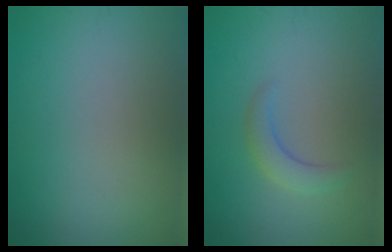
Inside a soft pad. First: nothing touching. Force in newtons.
{"total": 2.1, "press": 2.1, "slide": 0.3}